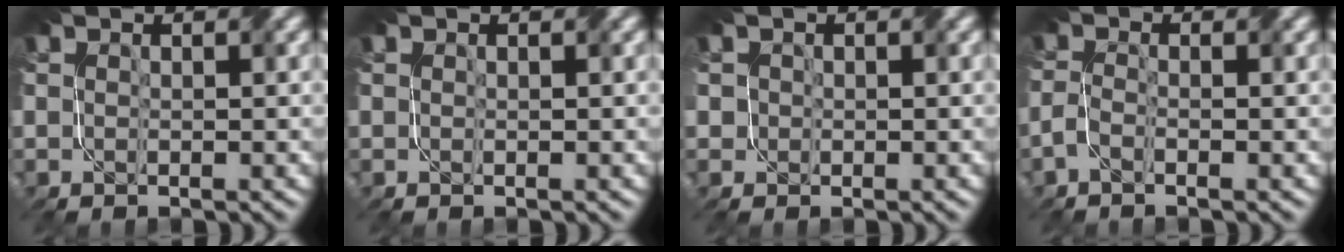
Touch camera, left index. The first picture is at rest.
{"total": 0.0}
{"total": 1.3, "force": [0.2, 1.3, 0.1], "torque": [-0.009, 0.001, 0.009]}
{"total": 1.5, "force": [-1.3, 0.3, 0.8], "torque": [-0.019, 0.003, -0.036]}